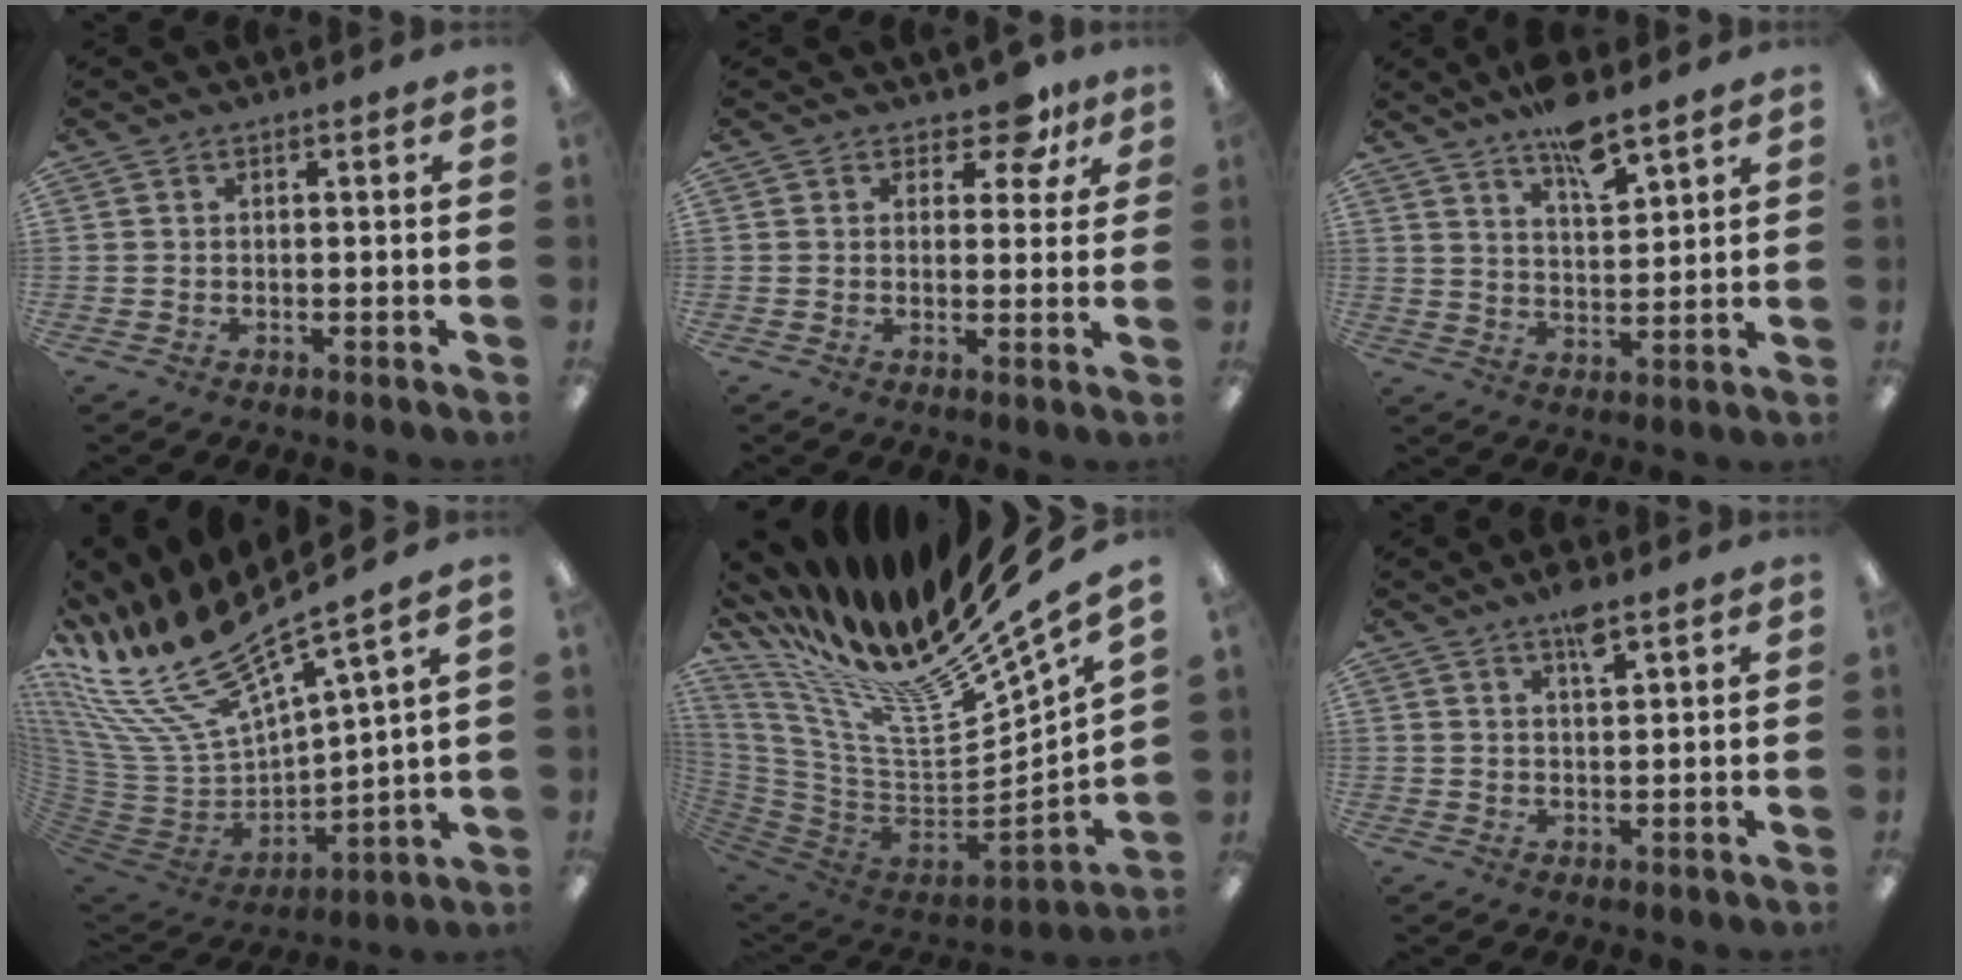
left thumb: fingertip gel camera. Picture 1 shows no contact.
{"total": 7.4, "force": [5.0, 3.8, 3.9], "torque": [-0.041, -0.025, 0.082]}
{"total": 9.0, "force": [7.3, 2.6, 4.7], "torque": [-0.073, -0.044, 0.126]}
{"total": 24.2, "force": [18.2, 8.1, 13.8], "torque": [-0.263, -0.146, 0.334]}
{"total": 24.5, "force": [17.4, 6.0, 16.1], "torque": [-0.269, -0.158, 0.297]}
{"total": 5.1, "force": [3.7, 1.1, 3.4], "torque": [-0.059, -0.014, 0.060]}